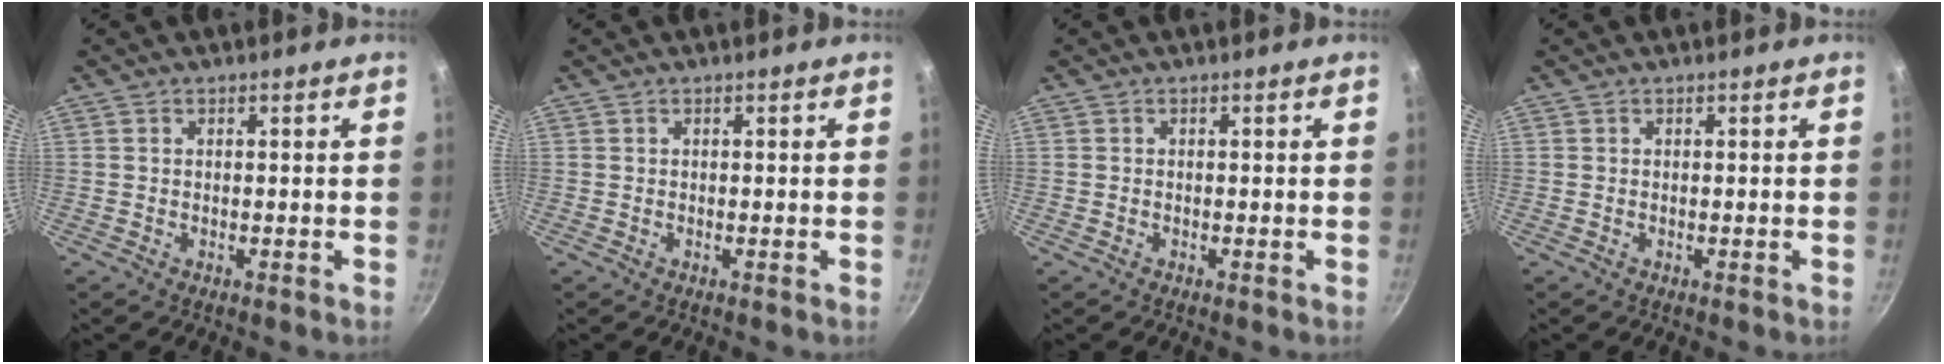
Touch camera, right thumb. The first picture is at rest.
{"total": 0.0}
{"total": 0.0}
{"total": 0.0}